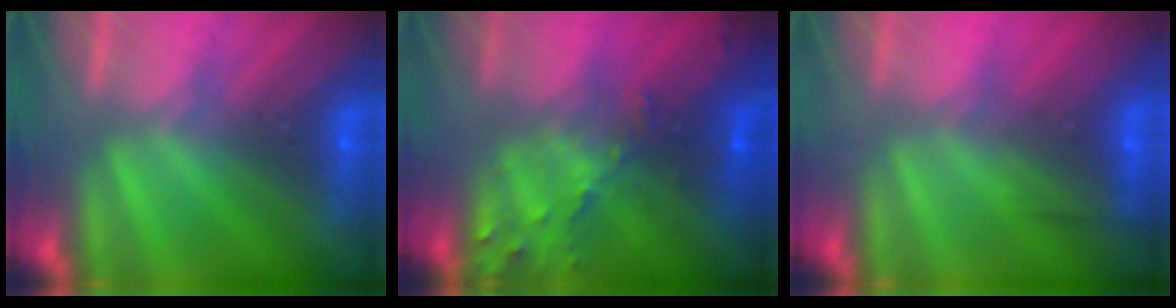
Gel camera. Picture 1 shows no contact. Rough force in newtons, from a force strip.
{"total": 9.8}
{"total": 2.5}